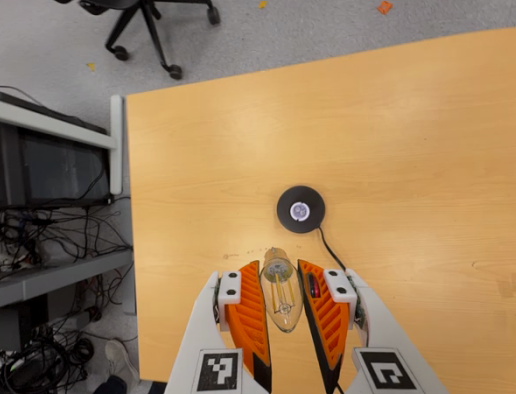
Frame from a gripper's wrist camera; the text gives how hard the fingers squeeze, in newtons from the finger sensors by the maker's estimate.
{"total": 10.5, "left": 10.2, "right": 10.8}